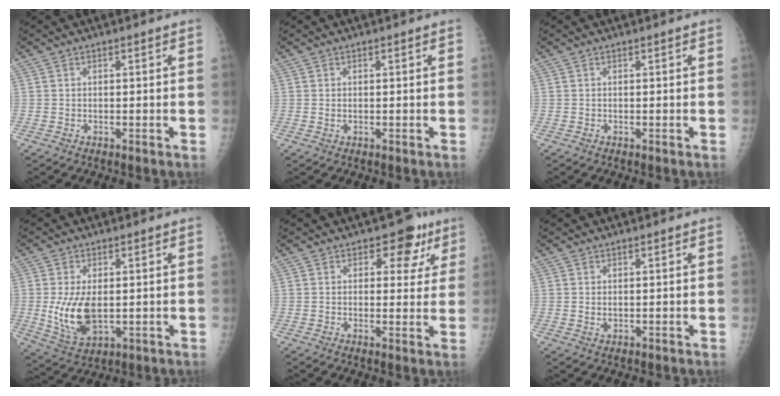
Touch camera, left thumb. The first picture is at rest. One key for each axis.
{"total": 1.1, "fx": 0.2, "fy": 0.6, "fz": 0.9, "tx": -0.019, "ty": 0.005, "tz": 0.006}
{"total": 0.0}
{"total": 10.0, "fx": -0.3, "fy": 5.5, "fz": 8.4, "tx": -0.160, "ty": -0.012, "tz": 0.008}
{"total": 7.1, "fx": 3.7, "fy": 4.7, "fz": 3.9, "tx": -0.001, "ty": -0.008, "tz": 0.040}
{"total": 1.6, "fx": 0.3, "fy": 0.9, "fz": 1.3, "tx": -0.021, "ty": 0.000, "tz": 0.009}